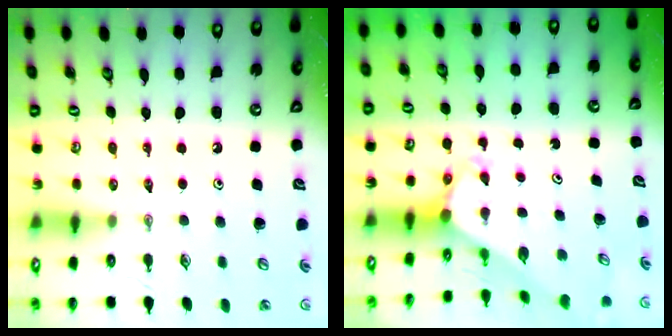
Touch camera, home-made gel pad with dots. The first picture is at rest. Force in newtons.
{"total": 3.3, "press": 3.3, "slide": 0.3}